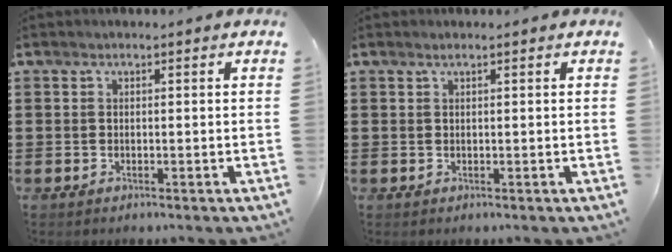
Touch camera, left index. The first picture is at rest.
{"total": 0.6, "force": [0.4, -0.1, 0.5], "torque": [-0.009, -0.002, 0.008]}